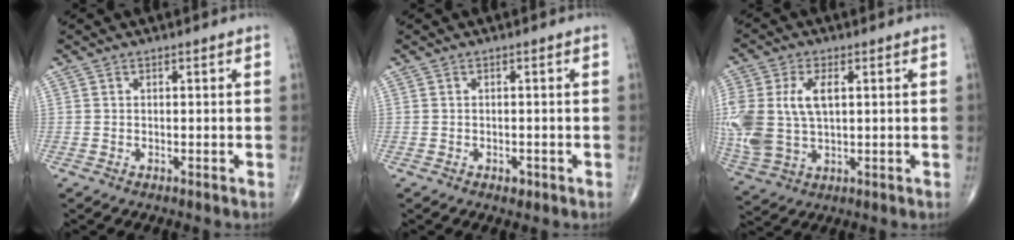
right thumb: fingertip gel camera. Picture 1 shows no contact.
{"total": 1.3, "force": [-0.7, 0.9, 0.8], "torque": [-0.009, 0.001, -0.008]}
{"total": 15.8, "force": [1.9, 9.4, 12.5], "torque": [-0.307, 0.001, 0.046]}